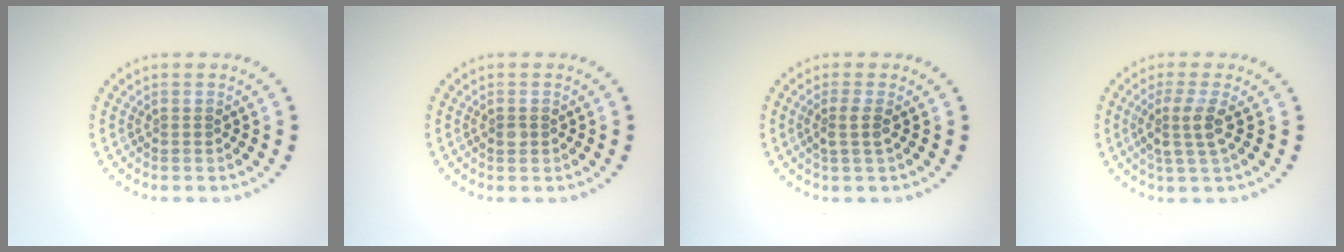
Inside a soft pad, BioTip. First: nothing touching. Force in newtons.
{"total": 1.0, "press": 1.0, "slide": 0.2}
{"total": 1.6, "press": 1.2, "slide": 1.0}
{"total": 2.7, "press": 2.2, "slide": 1.6}